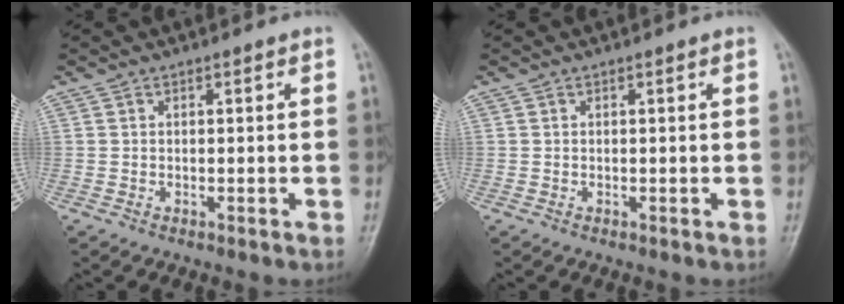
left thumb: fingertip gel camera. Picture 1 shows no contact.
{"total": 0.0}